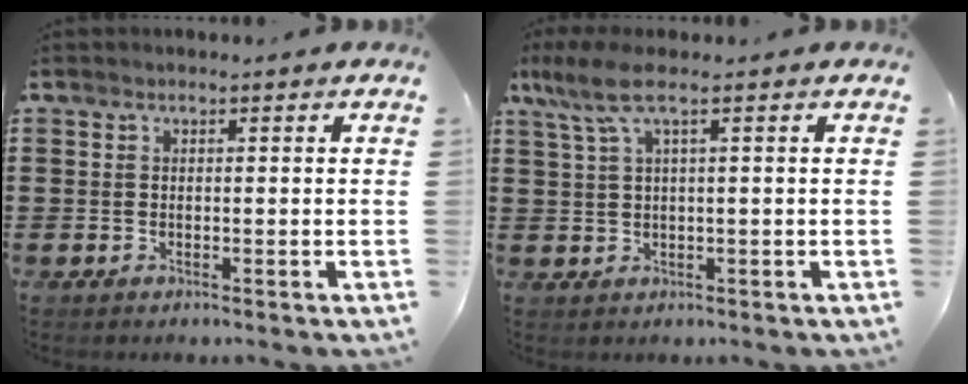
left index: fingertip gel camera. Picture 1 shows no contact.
{"total": 5.0, "force": [1.6, 0.9, 4.7], "torque": [-0.107, -0.001, 0.024]}